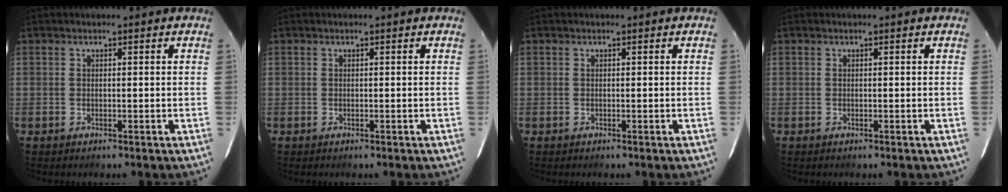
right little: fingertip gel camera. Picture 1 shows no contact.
{"total": 0.0}
{"total": 0.0}
{"total": 0.0}